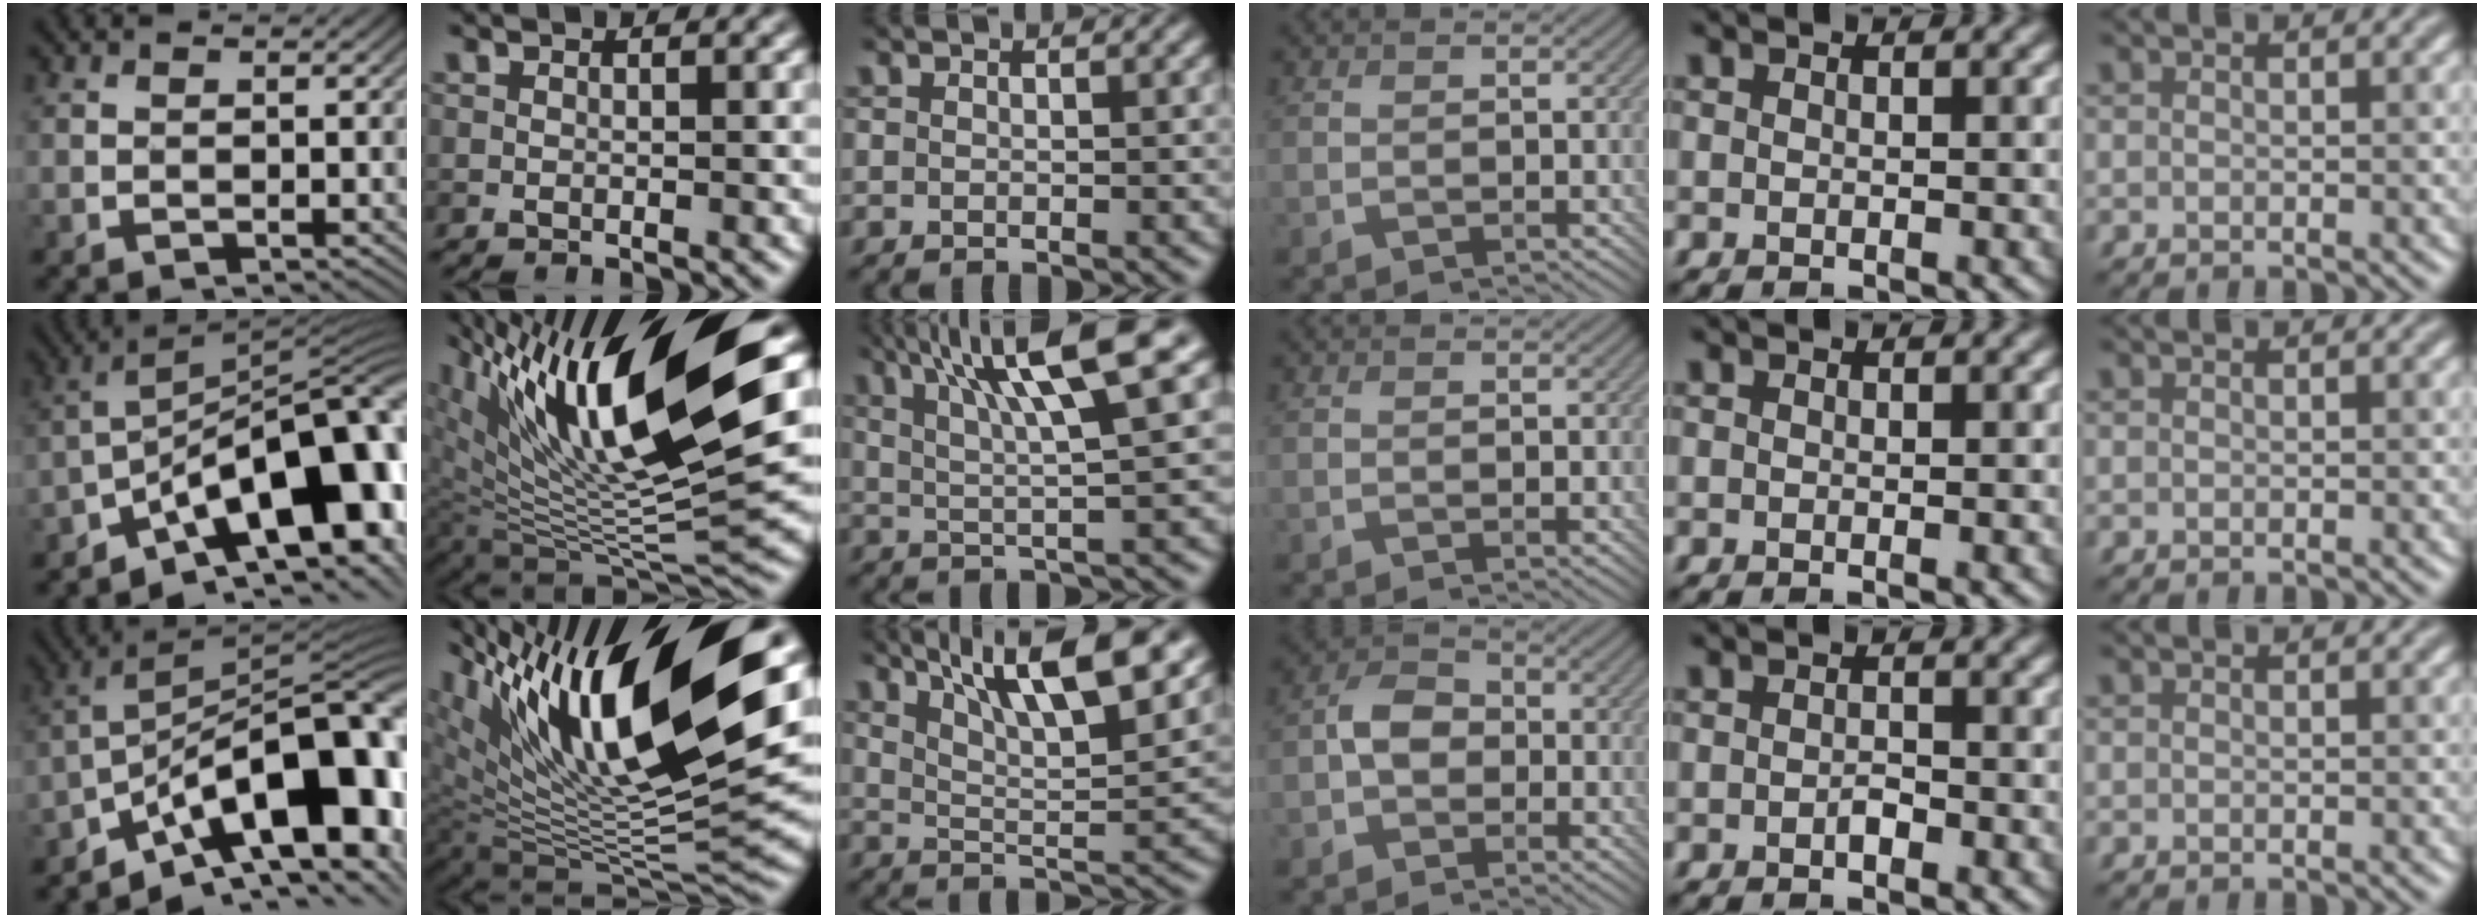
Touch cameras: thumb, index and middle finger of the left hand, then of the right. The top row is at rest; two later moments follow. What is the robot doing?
{"motion": "screw", "object": "bottle cap"}